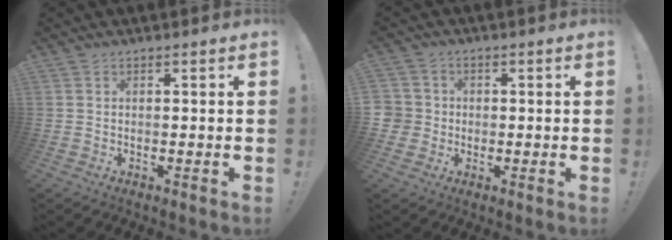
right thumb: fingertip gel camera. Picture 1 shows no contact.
{"total": 4.3, "force": [-0.5, 4.1, 1.1], "torque": [-0.020, 0.006, -0.011]}